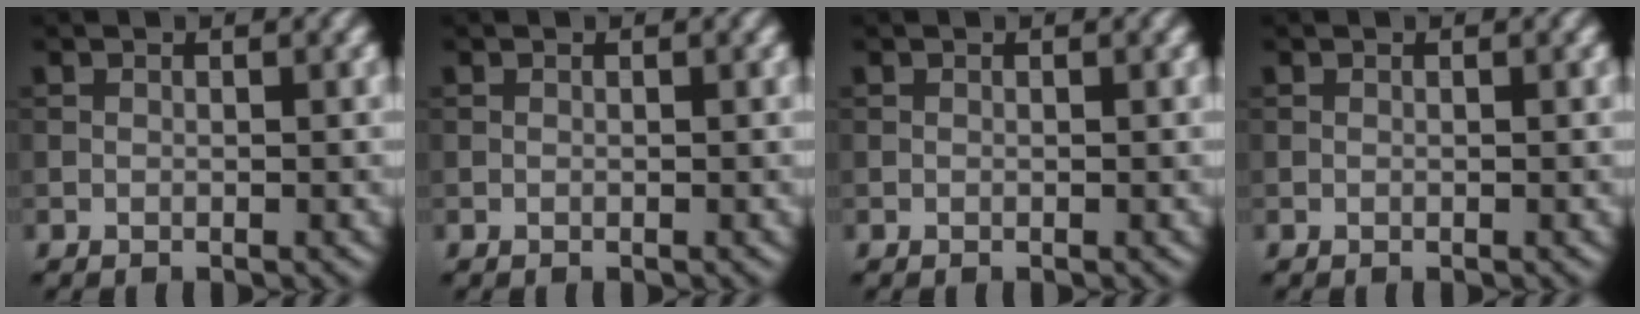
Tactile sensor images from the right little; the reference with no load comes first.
{"total": 0.0}
{"total": 0.0}
{"total": 0.0}